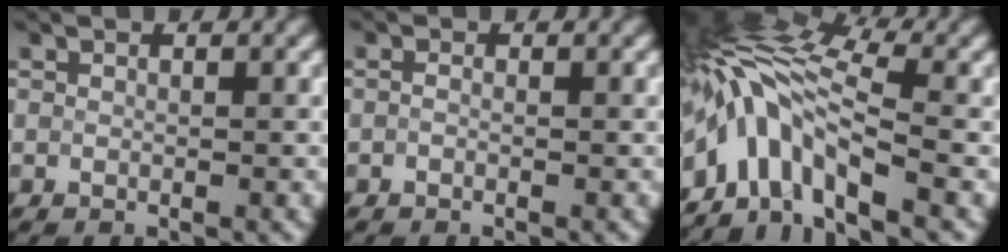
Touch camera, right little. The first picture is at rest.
{"total": 0.5, "force": [-0.2, 0.3, 0.4], "torque": [-0.011, -0.004, -0.008]}
{"total": 8.0, "force": [-3.1, 3.6, 6.5], "torque": [-0.109, 0.020, -0.074]}